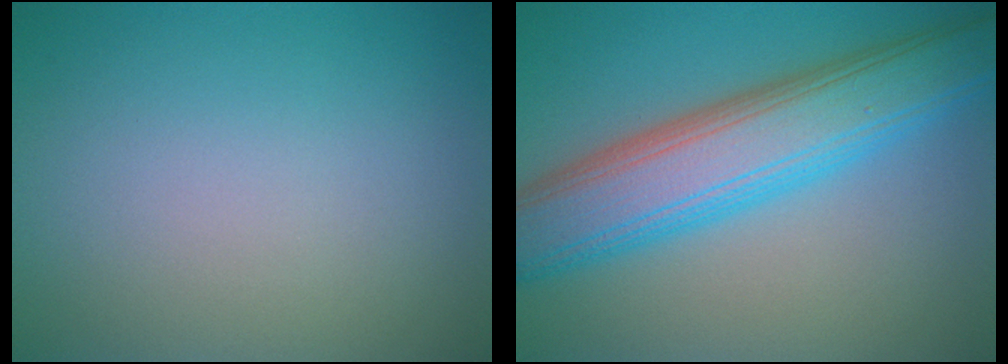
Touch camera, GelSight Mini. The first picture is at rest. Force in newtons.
{"total": 9.0, "press": 9.0, "slide": 0.2}